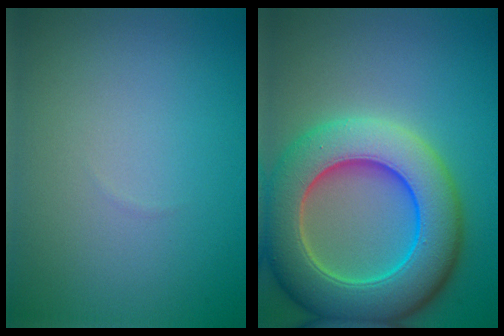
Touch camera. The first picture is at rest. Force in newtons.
{"total": 10.9, "press": 10.9, "slide": 0.4}